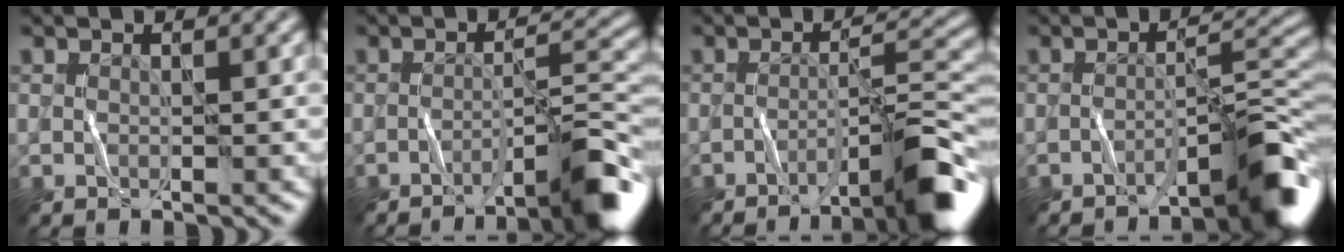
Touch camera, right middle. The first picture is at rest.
{"total": 6.0, "force": [-3.9, 0.6, 4.5], "torque": [-0.051, 0.019, -0.063]}
{"total": 7.2, "force": [-4.3, 0.9, 5.7], "torque": [-0.070, 0.018, -0.072]}
{"total": 5.0, "force": [-3.5, 0.3, 3.5], "torque": [-0.045, 0.019, -0.059]}